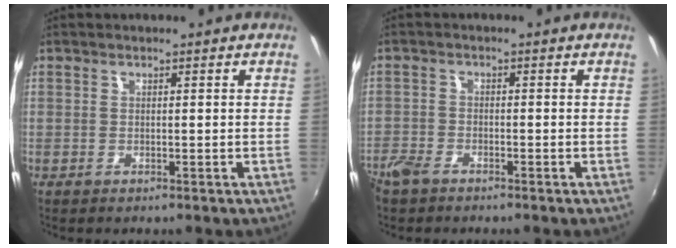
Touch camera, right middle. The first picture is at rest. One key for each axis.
{"total": 4.3, "fx": -3.4, "fy": 1.9, "fz": 1.7, "tx": -0.047, "ty": -0.008, "tz": -0.071}